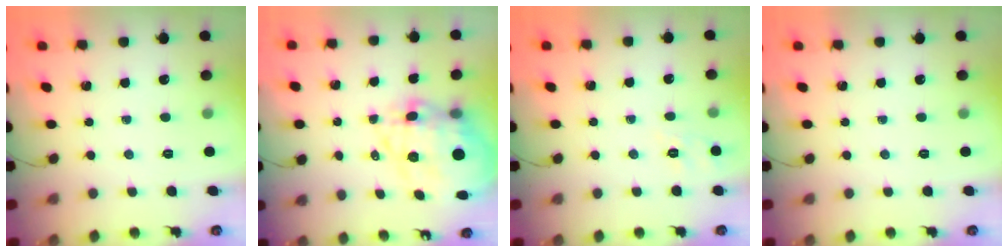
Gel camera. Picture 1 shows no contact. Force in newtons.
{"total": 19.0, "press": 18.4, "slide": 4.6}
{"total": 1.7, "press": 0.4, "slide": 1.6}
{"total": 0.0}